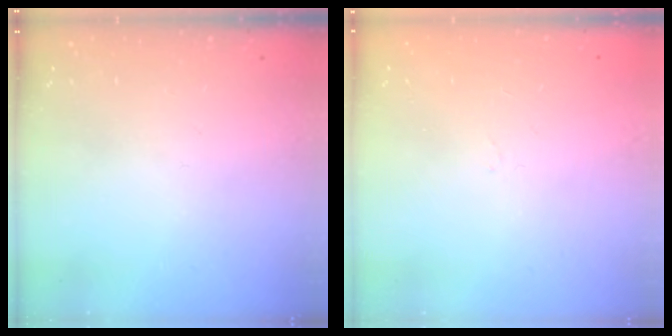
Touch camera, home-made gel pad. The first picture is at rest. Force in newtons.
{"total": 0.9, "press": 0.9, "slide": 0.2}